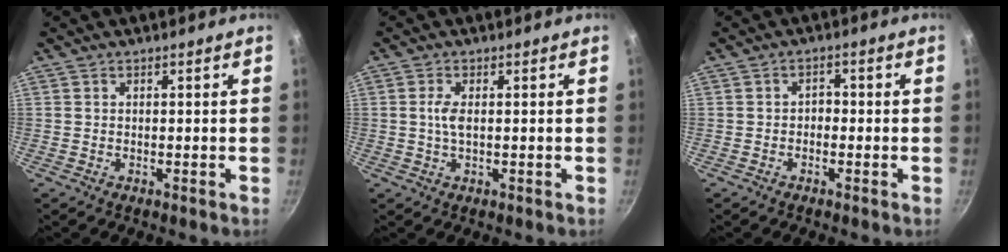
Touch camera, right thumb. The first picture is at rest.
{"total": 3.0, "force": [0.2, 1.2, 2.7], "torque": [-0.062, 0.003, 0.002]}
{"total": 1.7, "force": [-0.7, 1.3, 0.9], "torque": [-0.006, 0.010, -0.014]}